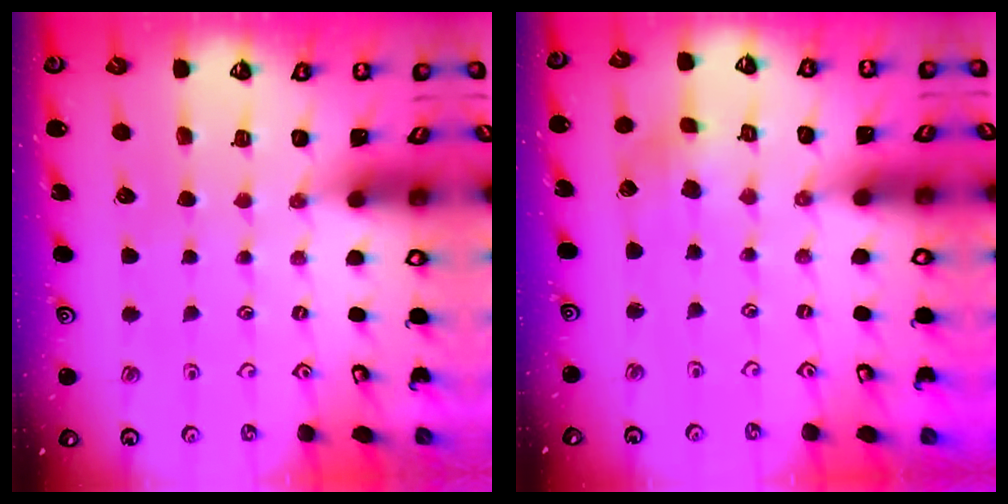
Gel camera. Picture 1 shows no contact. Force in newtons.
{"total": 2.5, "press": 2.5, "slide": 0.6}